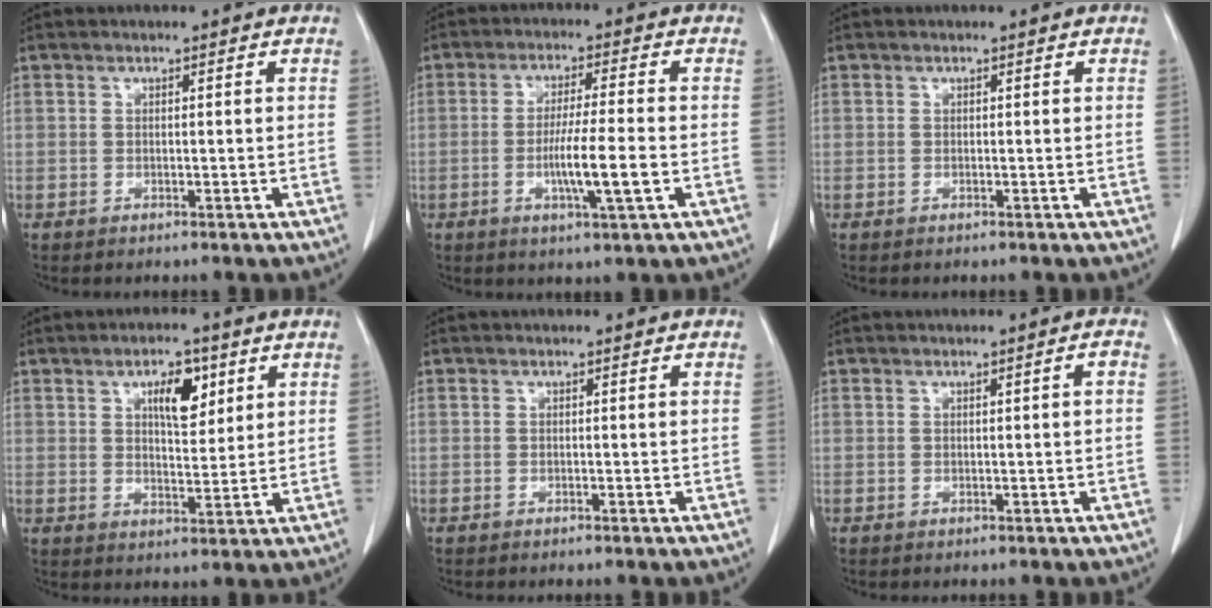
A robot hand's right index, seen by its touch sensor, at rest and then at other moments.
{"total": 7.8, "force": [-2.0, -0.1, 7.5], "torque": [-0.134, -0.011, -0.036]}
{"total": 0.0}
{"total": 6.3, "force": [2.9, 2.5, 5.0], "torque": [-0.083, 0.003, 0.050]}
{"total": 0.0}
{"total": 0.9, "force": [0.0, 0.0, 0.9], "torque": [-0.013, 0.002, 0.002]}